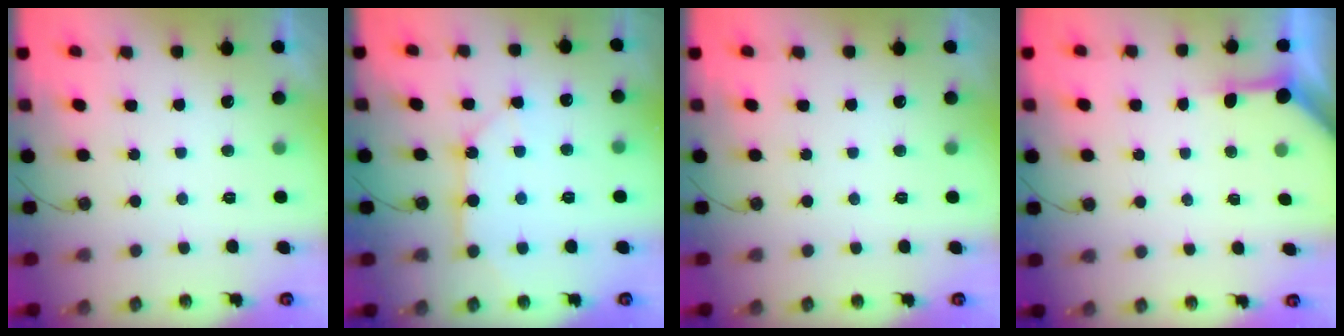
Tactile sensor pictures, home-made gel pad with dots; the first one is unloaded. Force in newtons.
{"total": 11.6, "press": 11.6, "slide": 1.1}
{"total": 0.0}
{"total": 3.9, "press": 3.8, "slide": 0.4}